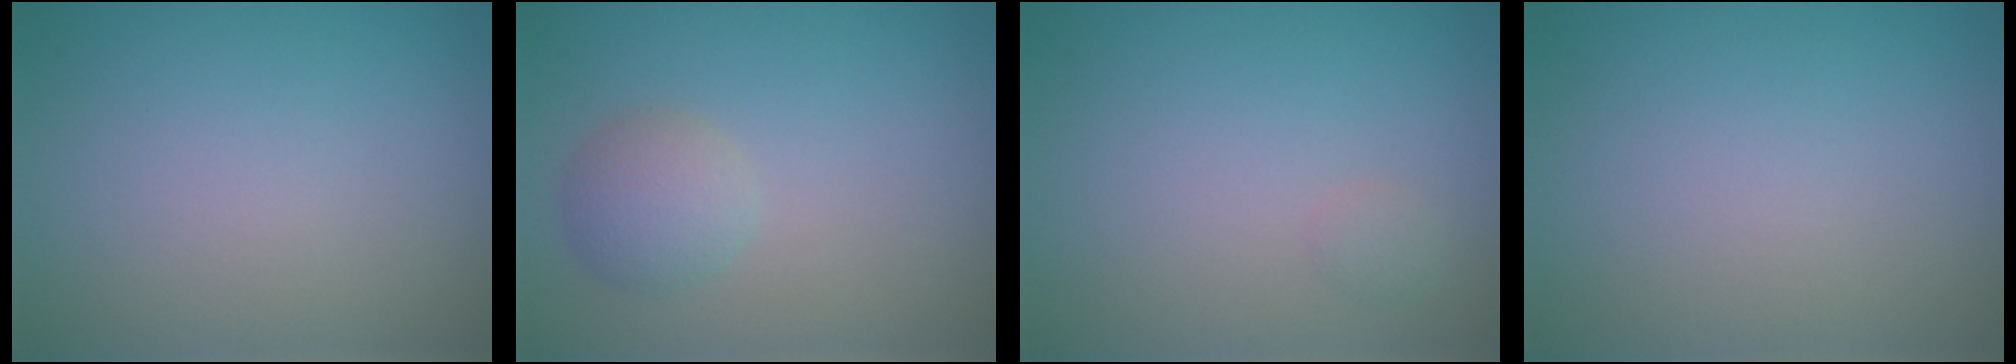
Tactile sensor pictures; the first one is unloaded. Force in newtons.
{"total": 2.4, "press": 2.4, "slide": 0.0}
{"total": 0.7, "press": 0.7, "slide": 0.0}
{"total": 0.0}